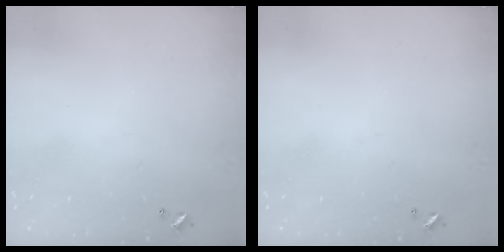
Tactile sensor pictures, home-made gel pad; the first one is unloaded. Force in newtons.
{"total": 0.0}